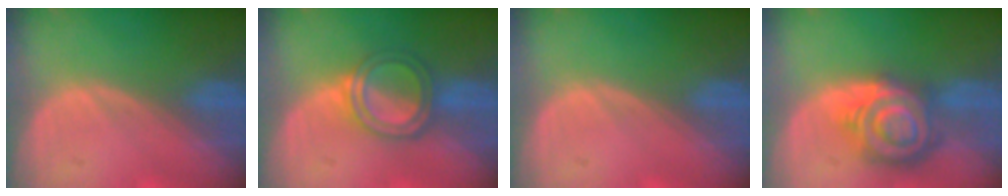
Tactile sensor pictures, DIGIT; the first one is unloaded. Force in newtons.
{"total": 5.3, "press": 5.2, "slide": 1.3}
{"total": 0.0}
{"total": 8.6, "press": 8.6, "slide": 0.6}